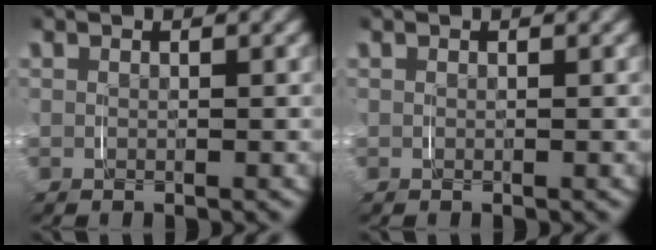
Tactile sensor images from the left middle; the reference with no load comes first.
{"total": 0.0}